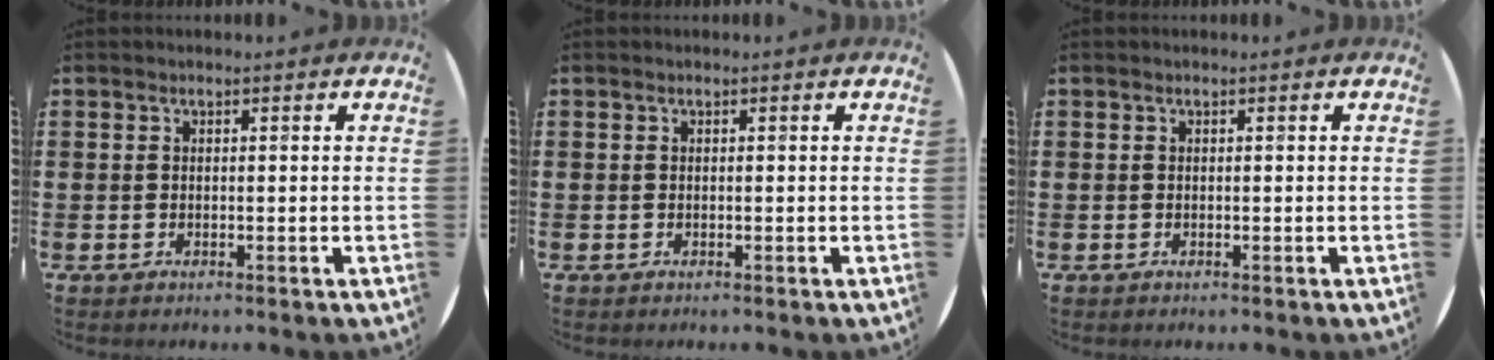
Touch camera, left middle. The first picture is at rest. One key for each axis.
{"total": 0.0}
{"total": 0.0}